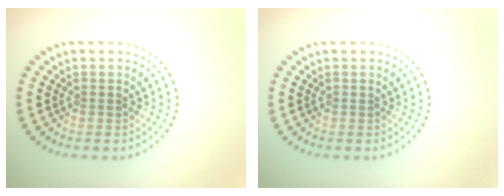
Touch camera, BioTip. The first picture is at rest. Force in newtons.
{"total": 0.0}